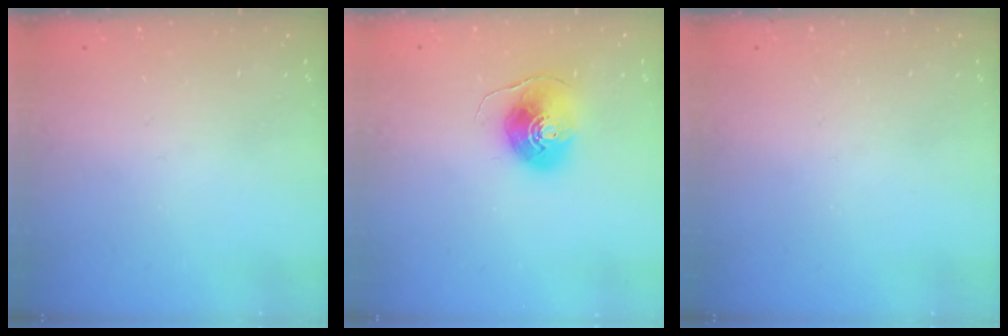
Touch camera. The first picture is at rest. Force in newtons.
{"total": 8.3, "press": 8.3, "slide": 0.6}
{"total": 0.0}